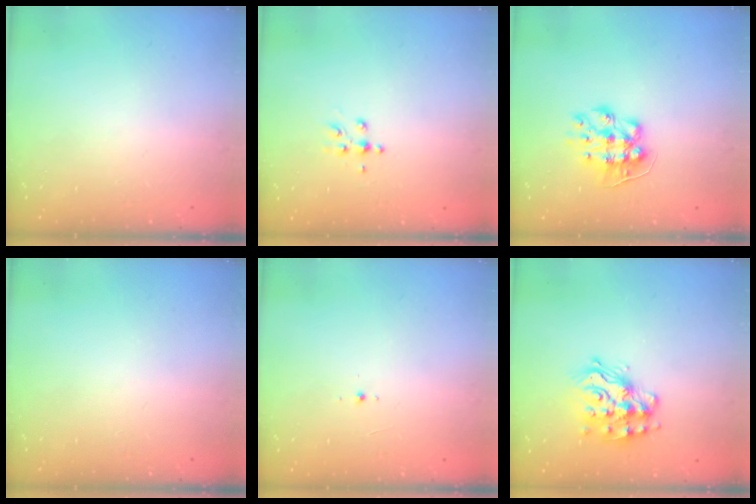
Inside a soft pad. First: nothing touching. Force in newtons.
{"total": 5.3, "press": 4.8, "slide": 2.2}
{"total": 9.4, "press": 9.4, "slide": 0.0}
{"total": 0.0}
{"total": 2.7, "press": 2.5, "slide": 0.8}
{"total": 15.1, "press": 15.1, "slide": 0.9}